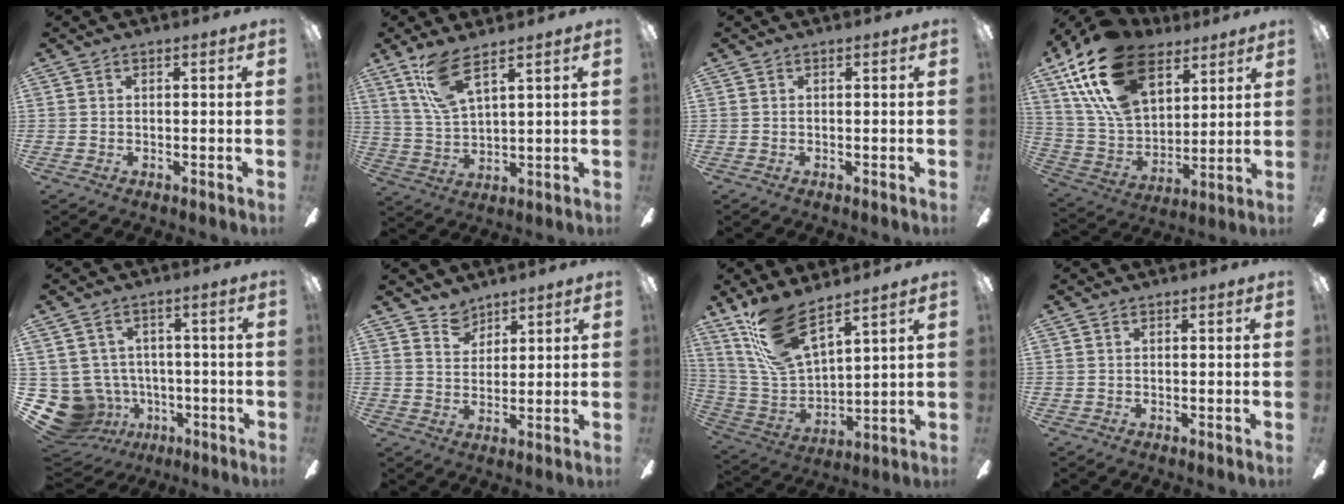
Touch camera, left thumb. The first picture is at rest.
{"total": 10.2, "force": [6.7, 2.8, 7.2], "torque": [-0.152, -0.014, 0.125]}
{"total": 0.0}
{"total": 22.9, "force": [12.9, 13.3, 13.5], "torque": [-0.284, -0.049, 0.231]}
{"total": 11.4, "force": [-3.6, 10.1, 3.9], "torque": [-0.125, 0.011, -0.053]}
{"total": 4.8, "force": [4.2, 2.4, 0.2], "torque": [-0.003, -0.021, 0.078]}
{"total": 16.9, "force": [12.1, 5.7, 10.4], "torque": [-0.238, -0.057, 0.218]}
{"total": 0.0}